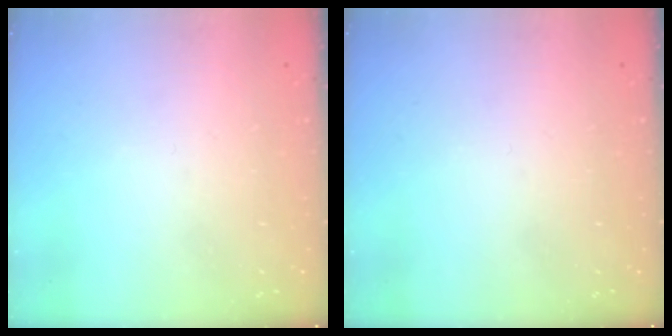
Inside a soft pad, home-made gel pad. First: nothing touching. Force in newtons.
{"total": 0.0}